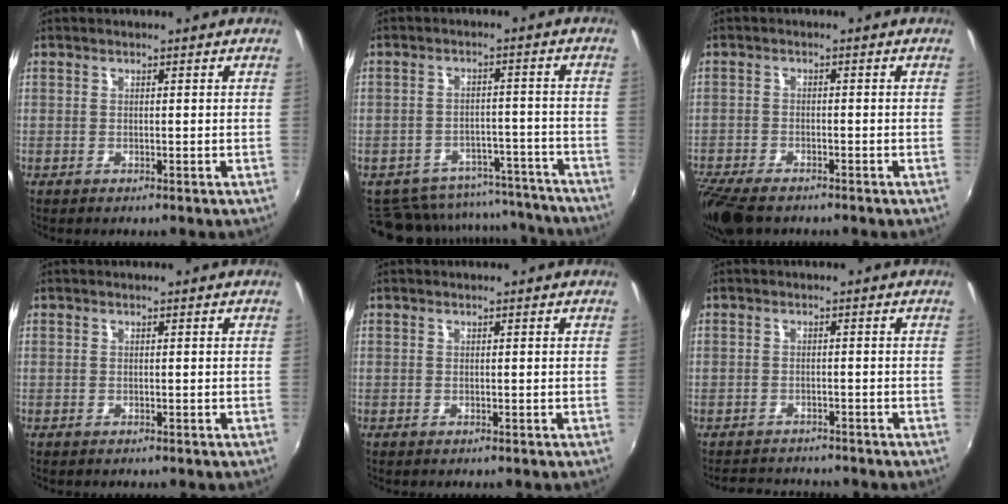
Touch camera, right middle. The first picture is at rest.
{"total": 17.0, "force": [-15.0, 6.8, 4.2], "torque": [-0.091, 0.042, -0.178]}
{"total": 9.0, "force": [-7.2, 3.1, 4.4], "torque": [-0.118, -0.041, -0.136]}
{"total": 0.0}
{"total": 0.0}
{"total": 4.9, "force": [-4.4, 1.9, 0.7], "torque": [-0.028, 0.012, -0.069]}